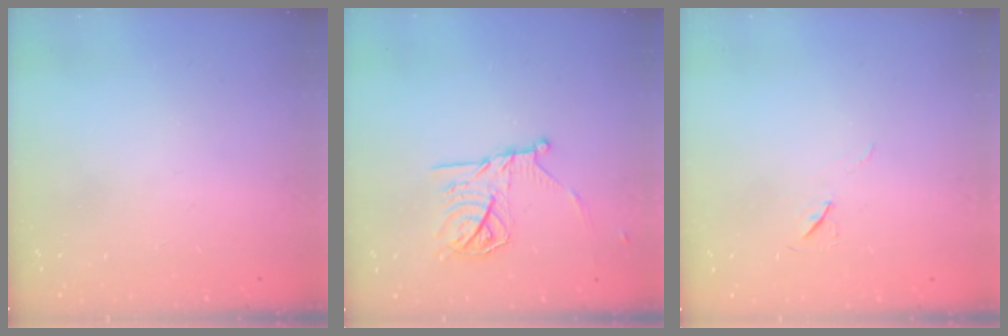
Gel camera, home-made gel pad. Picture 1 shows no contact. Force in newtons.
{"total": 14.9, "press": 14.9, "slide": 0.4}
{"total": 6.4, "press": 5.8, "slide": 2.5}